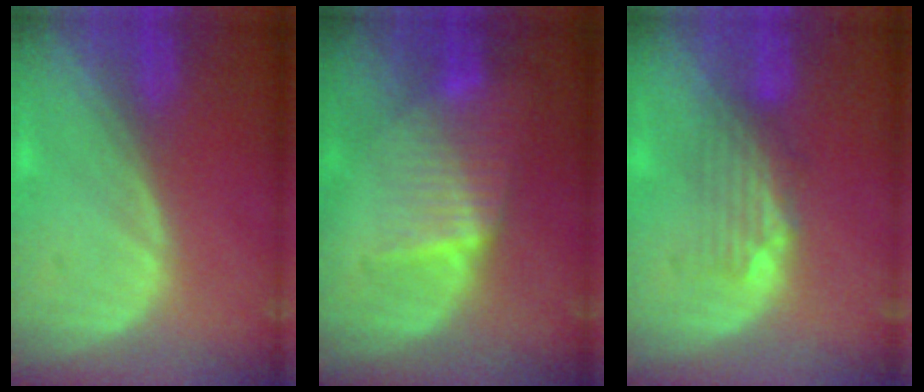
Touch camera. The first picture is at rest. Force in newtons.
{"total": 6.4, "press": 6.2, "slide": 1.6}
{"total": 3.8, "press": 3.8, "slide": 0.4}